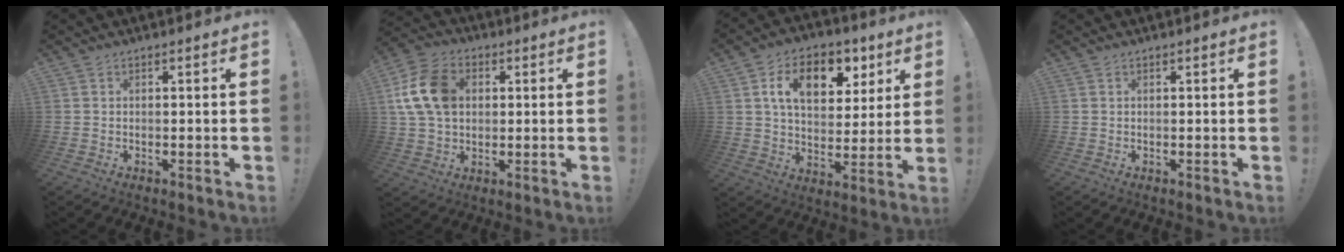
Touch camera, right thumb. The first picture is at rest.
{"total": 14.9, "force": [2.9, 11.0, 9.6], "torque": [-0.167, 0.006, 0.060]}
{"total": 15.0, "force": [6.4, 9.5, 9.6], "torque": [-0.136, -0.022, 0.111]}
{"total": 0.0}